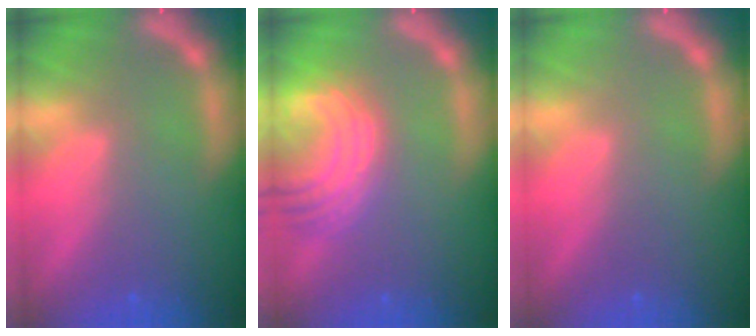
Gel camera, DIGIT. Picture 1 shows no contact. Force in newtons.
{"total": 8.1}
{"total": 0.0}